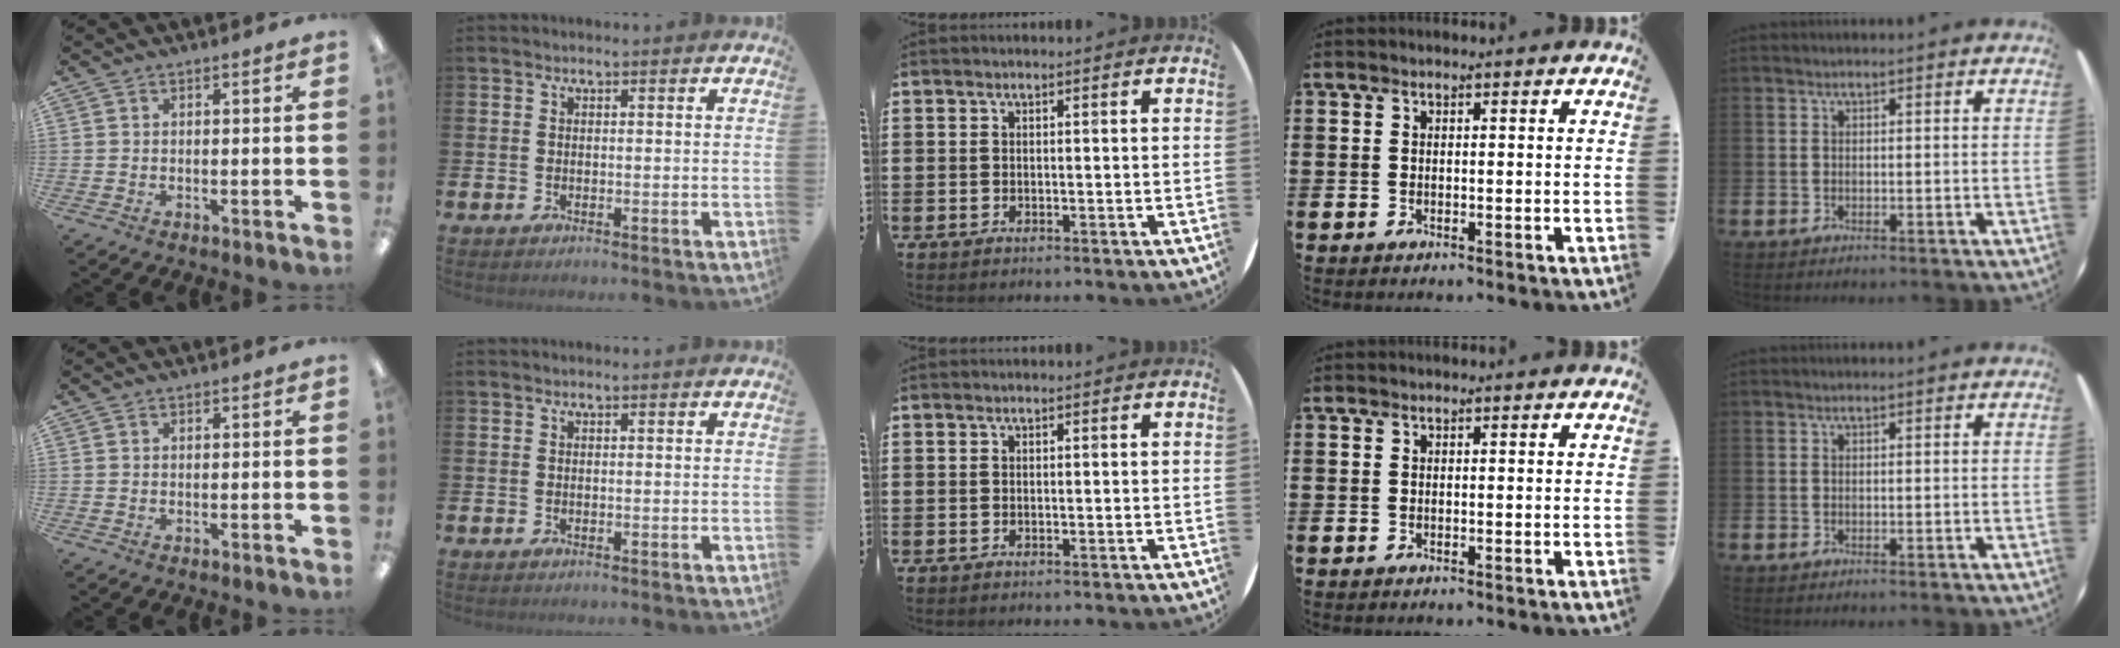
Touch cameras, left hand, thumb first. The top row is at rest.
{}